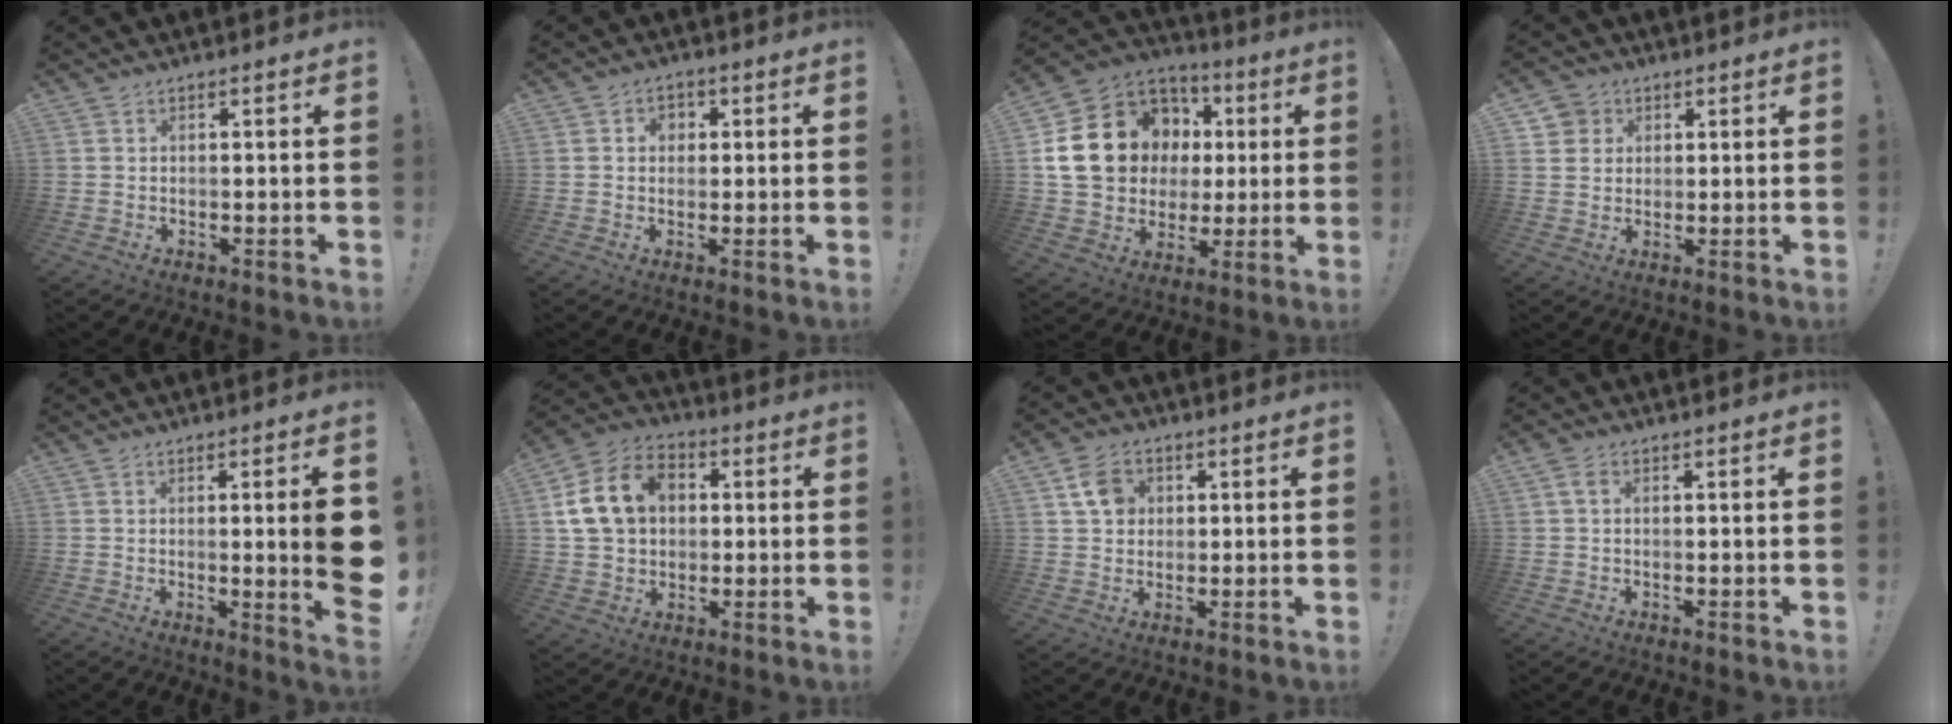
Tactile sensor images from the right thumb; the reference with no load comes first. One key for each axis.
{"total": 3.1, "fx": 0.4, "fy": 2.8, "fz": 1.3, "tx": -0.013, "ty": 0.000, "tz": 0.004}
{"total": 19.9, "fx": 4.9, "fy": 16.5, "fz": 10.2, "tx": -0.151, "ty": -0.008, "tz": 0.125}
{"total": 5.0, "fx": 2.1, "fy": 4.5, "fz": 0.6, "tx": -0.012, "ty": -0.008, "tz": 0.040}
{"total": 9.3, "fx": 0.6, "fy": -0.1, "fz": 9.3, "tx": -0.132, "ty": -0.018, "tz": 0.005}
{"total": 16.7, "fx": 3.7, "fy": 13.0, "fz": 9.7, "tx": -0.150, "ty": 0.005, "tz": 0.076}
{"total": 7.5, "fx": 2.6, "fy": 6.2, "fz": 3.3, "tx": -0.051, "ty": 0.004, "tz": 0.052}
{"total": 2.4, "fx": 0.8, "fy": 1.5, "fz": 1.7, "tx": -0.028, "ty": 0.002, "tz": 0.013}